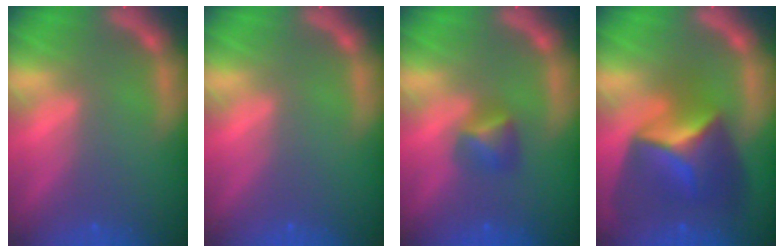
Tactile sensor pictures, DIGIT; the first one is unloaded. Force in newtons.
{"total": 0.0}
{"total": 2.4}
{"total": 8.9}